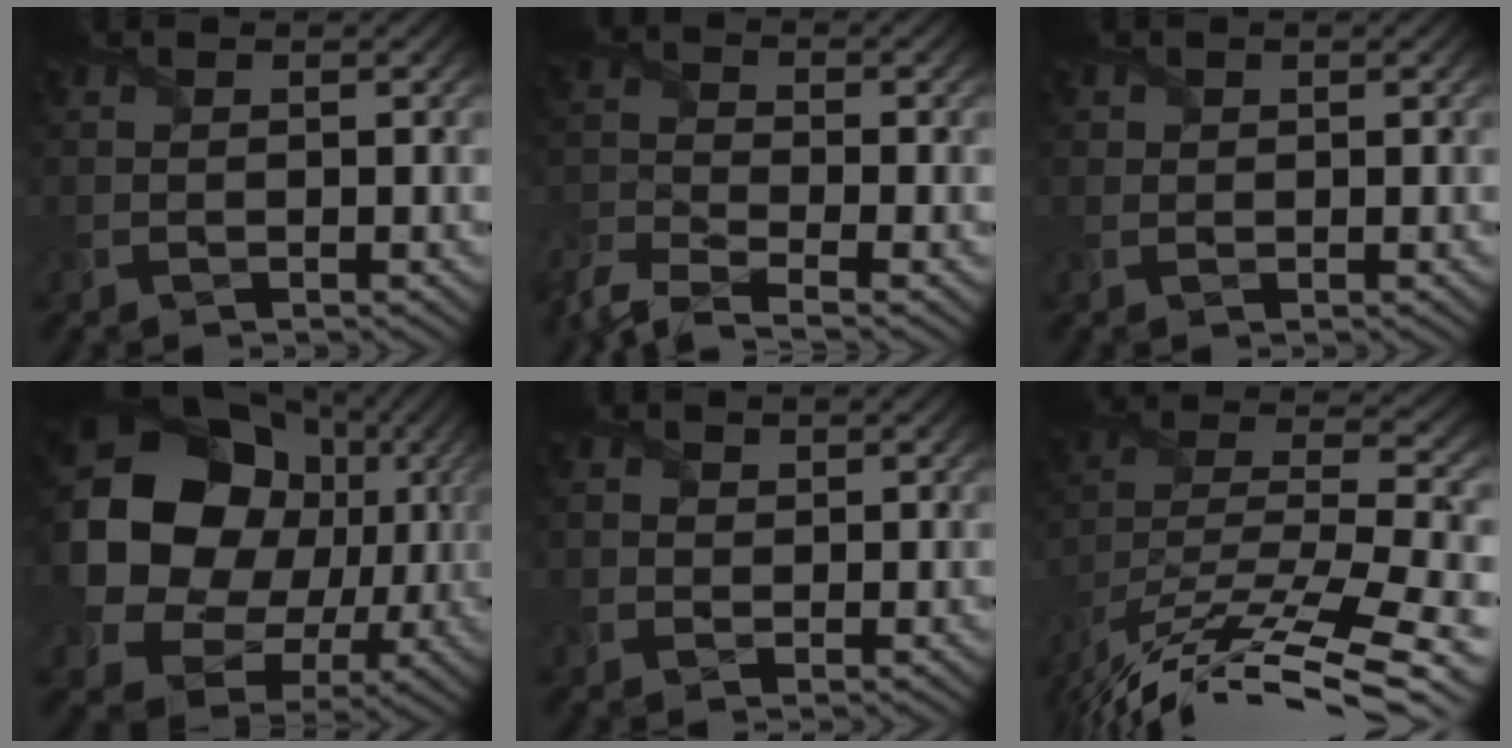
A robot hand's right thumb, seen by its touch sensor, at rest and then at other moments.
{"total": 6.7, "force": [-5.4, 1.7, 3.5], "torque": [-0.084, -0.018, -0.119]}
{"total": 0.9, "force": [0.5, 0.8, 0.1], "torque": [-0.005, -0.002, 0.008]}
{"total": 23.0, "force": [4.7, 19.4, 11.6], "torque": [-0.293, 0.000, 0.096]}
{"total": 1.6, "force": [0.4, 1.5, 0.2], "torque": [-0.012, -0.001, 0.003]}
{"total": 15.8, "force": [-12.0, 3.6, 9.6], "torque": [-0.205, 0.014, -0.196]}